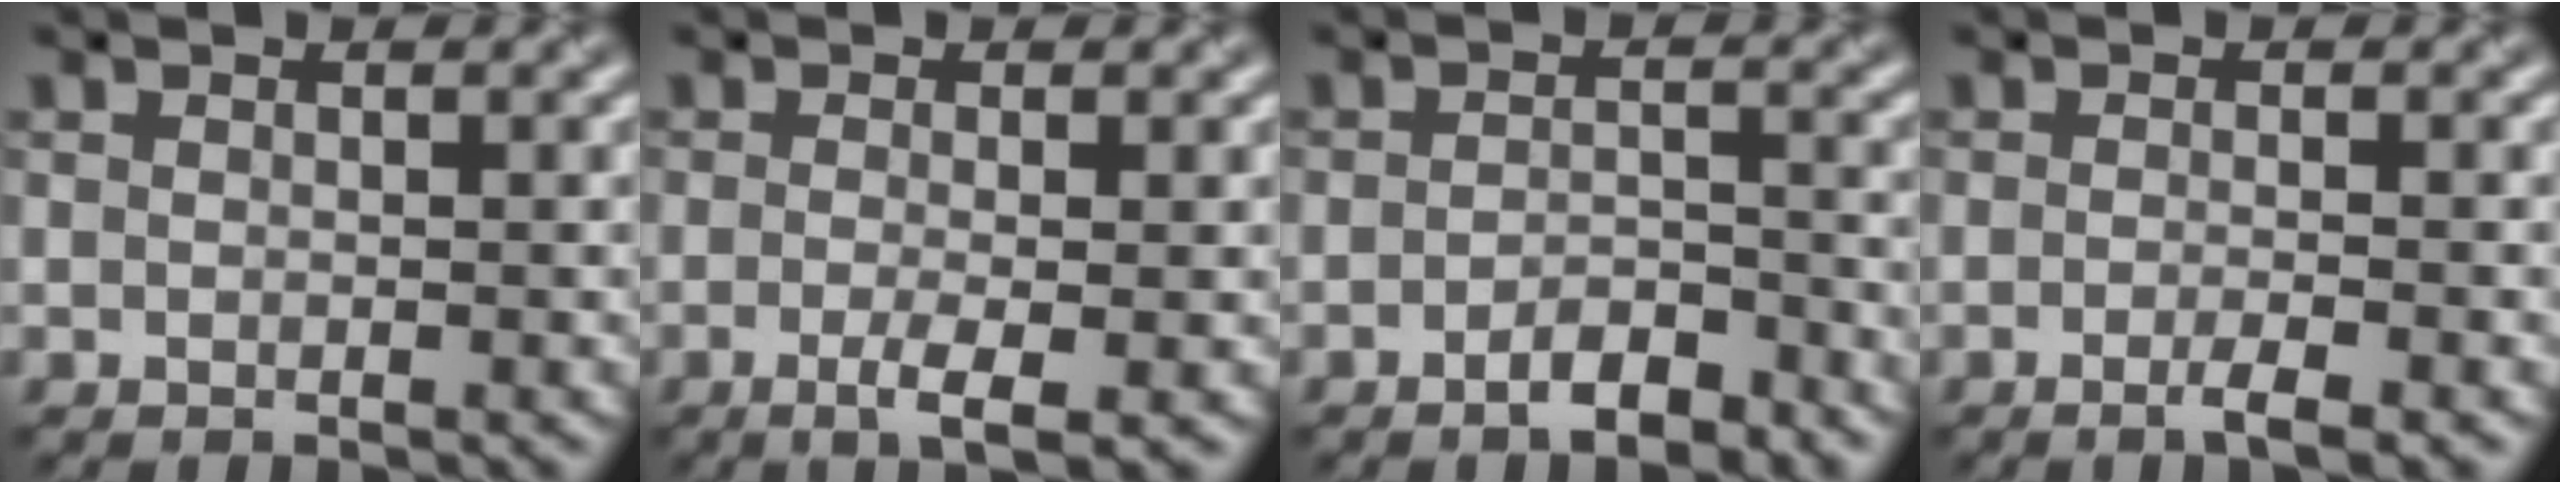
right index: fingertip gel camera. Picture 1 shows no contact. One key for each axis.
{"total": 3.0, "fx": -0.8, "fy": 0.7, "fz": 2.8, "tx": -0.050, "ty": -0.010, "tz": -0.016}
{"total": 3.0, "fx": -2.1, "fy": 1.0, "fz": 1.9, "tx": -0.028, "ty": 0.006, "tz": -0.037}
{"total": 2.3, "fx": -1.0, "fy": 0.5, "fz": 1.9, "tx": -0.023, "ty": -0.001, "tz": -0.023}